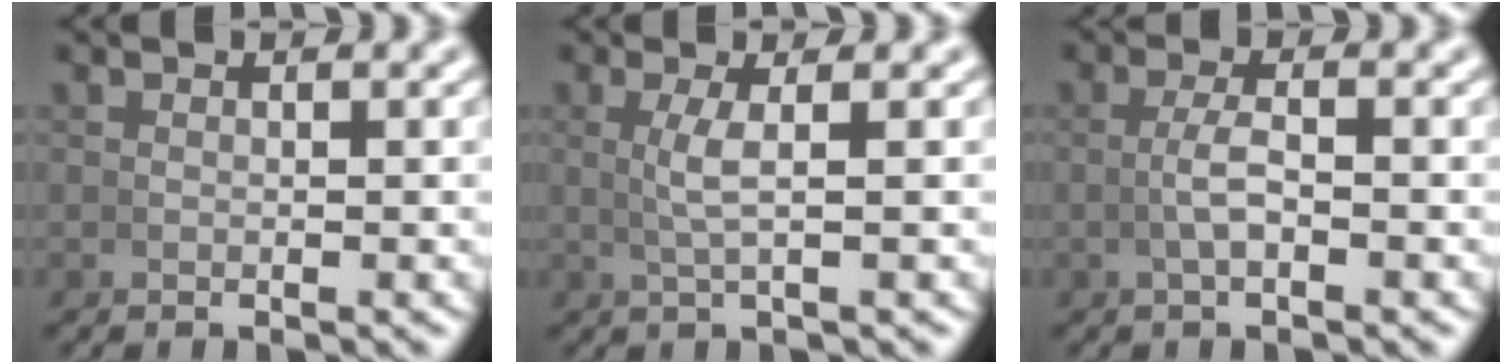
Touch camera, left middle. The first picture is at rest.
{"total": 2.1, "force": [0.4, -0.3, 2.0], "torque": [-0.045, 0.000, 0.012]}
{"total": 2.0, "force": [-0.4, 0.4, 1.9], "torque": [-0.042, 0.001, -0.006]}